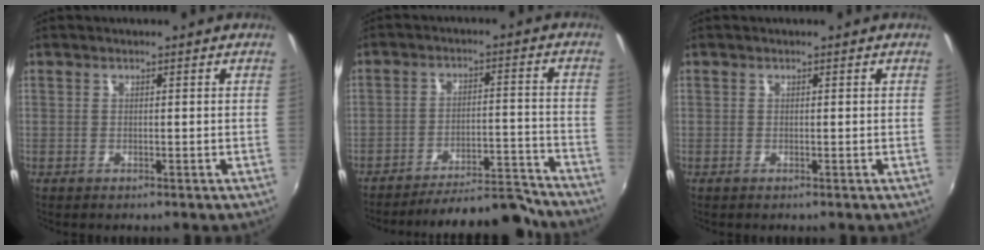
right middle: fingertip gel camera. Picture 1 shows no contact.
{"total": 14.1, "force": [-13.5, 1.9, 3.7], "torque": [-0.064, 0.032, -0.180]}
{"total": 0.0}